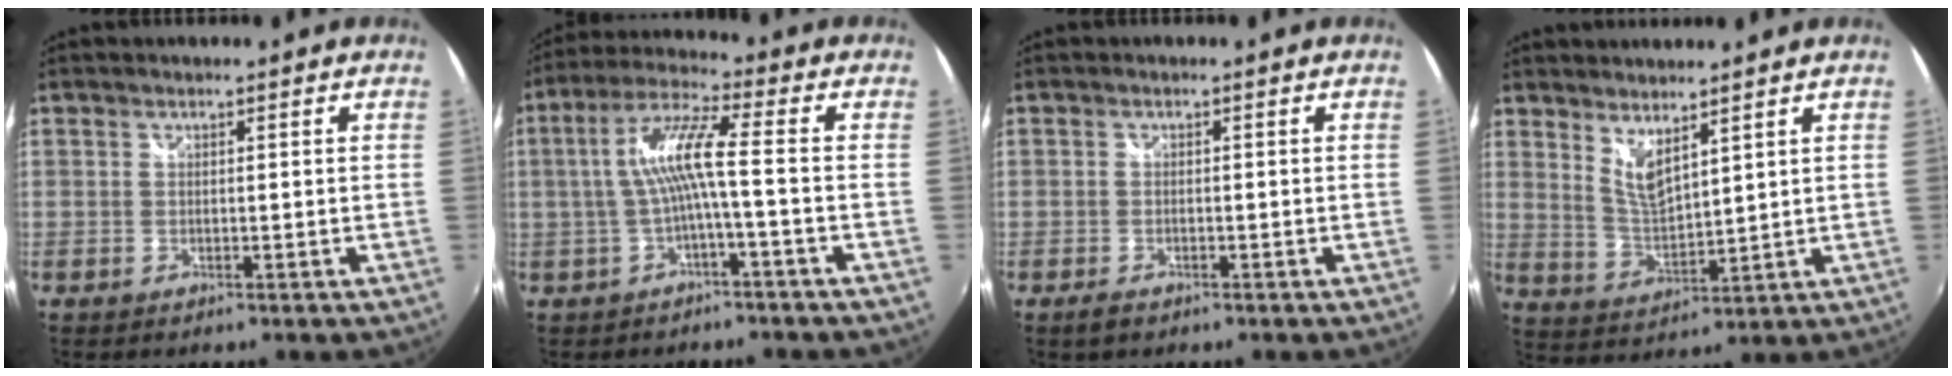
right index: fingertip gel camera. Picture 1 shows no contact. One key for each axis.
{"total": 8.2, "fx": -1.4, "fy": 0.1, "fz": 8.1, "tx": -0.170, "ty": 0.012, "tz": -0.020}
{"total": 2.1, "fx": -1.4, "fy": 1.2, "fz": 1.1, "tx": -0.021, "ty": -0.006, "tz": -0.024}
{"total": 6.0, "fx": 4.3, "fy": 1.7, "fz": 3.8, "tx": -0.069, "ty": -0.014, "tz": 0.086}